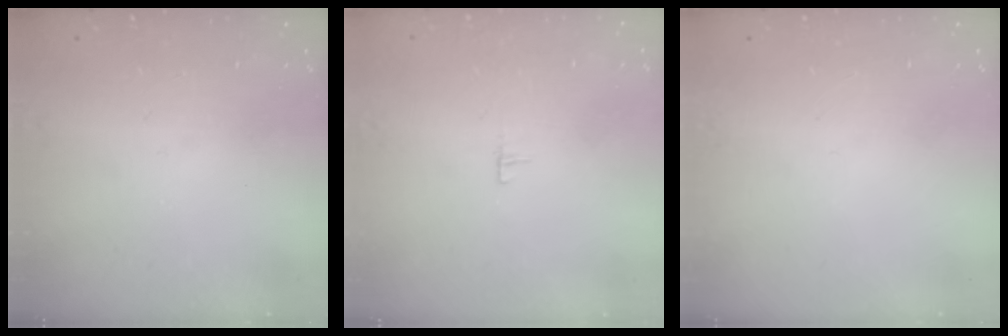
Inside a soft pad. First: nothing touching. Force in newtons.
{"total": 3.1, "press": 3.1, "slide": 0.2}
{"total": 0.0}